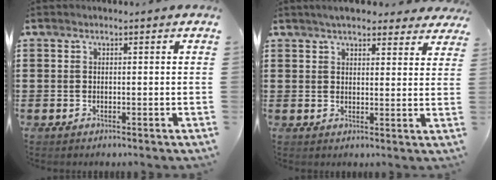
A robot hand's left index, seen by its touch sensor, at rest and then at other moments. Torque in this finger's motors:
{"motor_torque": [2.14, 0.00, 0.32, 0.09]}